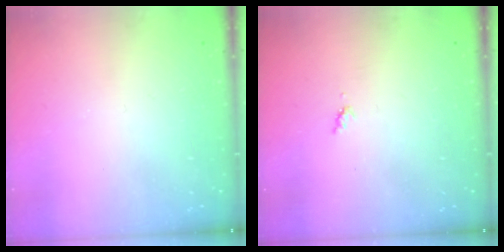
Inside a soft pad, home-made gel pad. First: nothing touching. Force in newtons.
{"total": 3.8, "press": 3.8, "slide": 0.4}